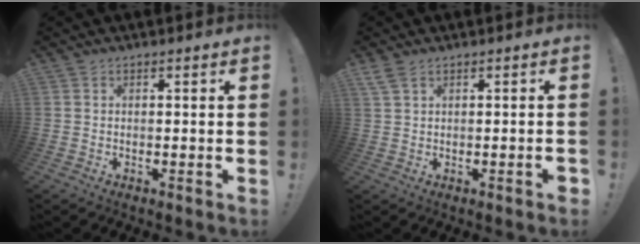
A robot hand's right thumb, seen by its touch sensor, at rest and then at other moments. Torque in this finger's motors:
{"motor_torque": [0.03, 0.08, 0.42, 0.25, 0.06]}